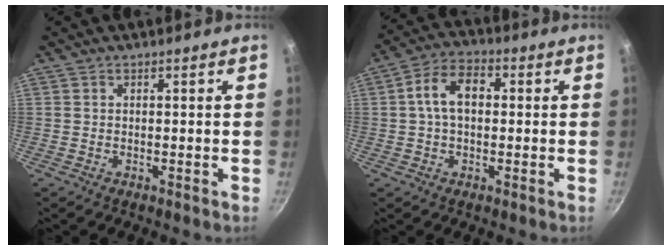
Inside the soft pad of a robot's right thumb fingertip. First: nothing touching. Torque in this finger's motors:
{"motor_torque": [-0.43, 0.77, 0.72, -0.13, 0.03]}